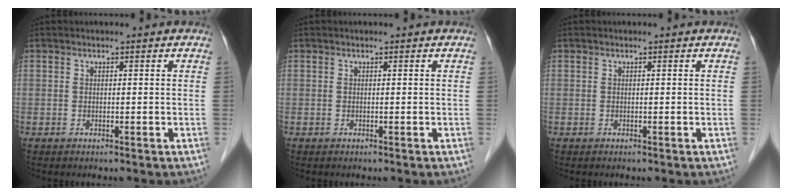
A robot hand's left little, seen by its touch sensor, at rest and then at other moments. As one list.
[{"total": 0.0}, {"total": 0.0}]